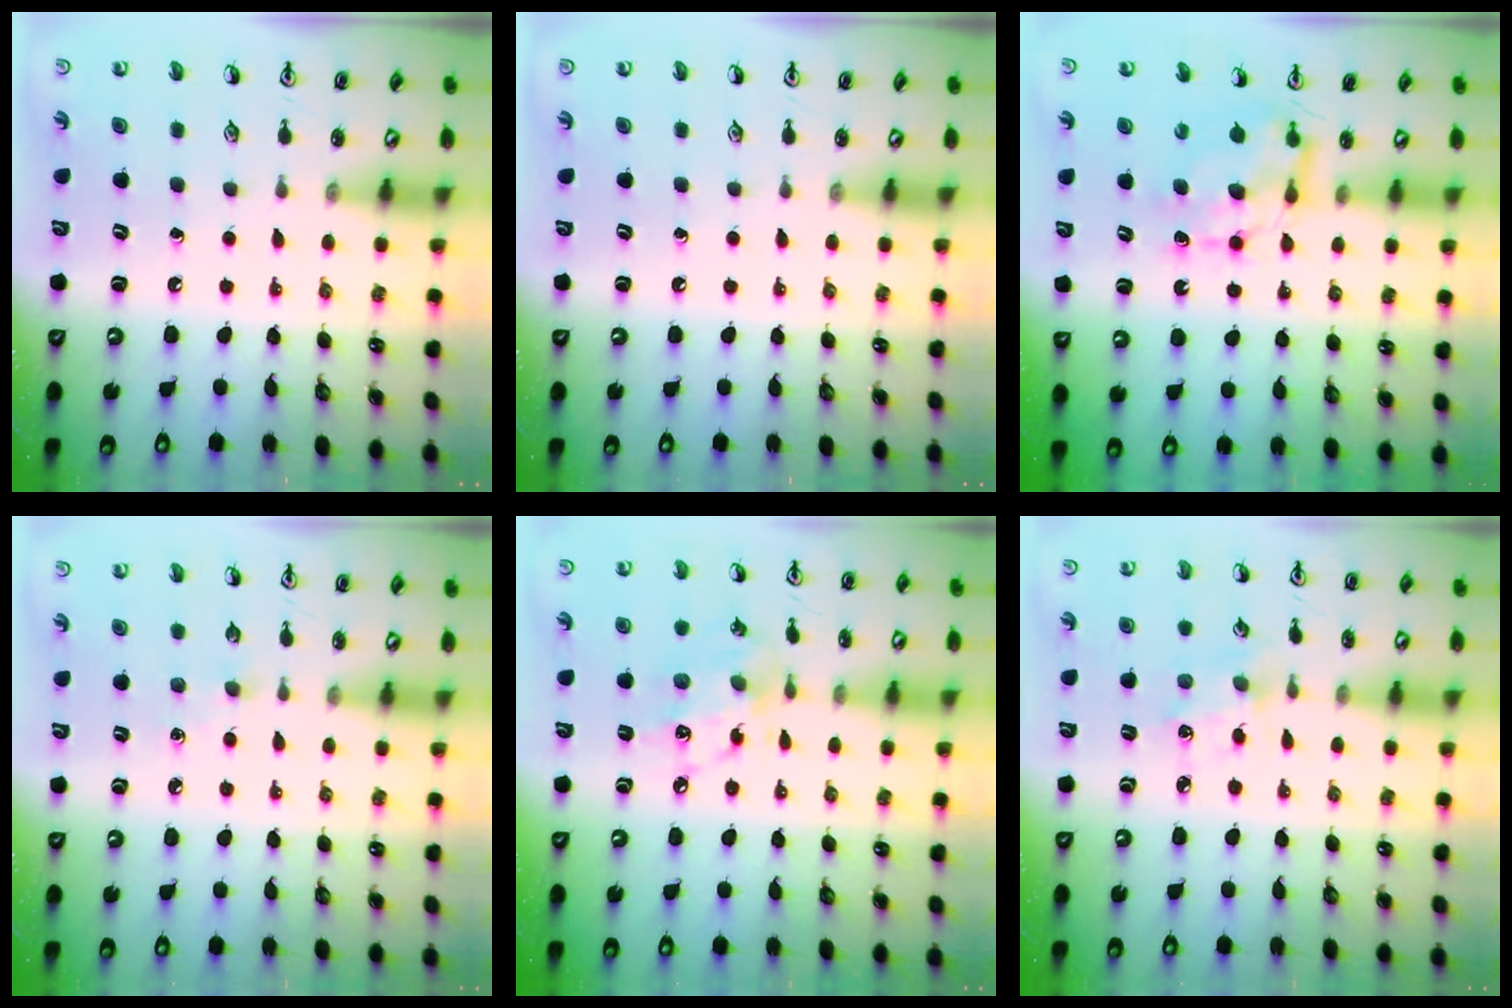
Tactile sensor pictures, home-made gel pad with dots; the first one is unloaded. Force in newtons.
{"total": 0.0}
{"total": 7.2, "press": 7.2, "slide": 0.2}
{"total": 2.9, "press": 2.9, "slide": 0.4}
{"total": 11.2, "press": 11.1, "slide": 0.7}
{"total": 2.1, "press": 2.1, "slide": 0.0}